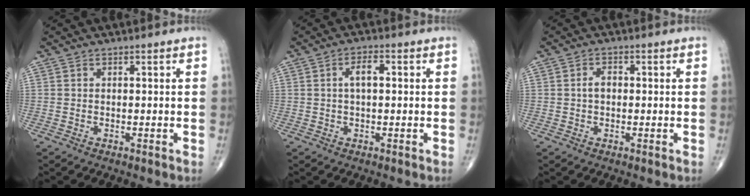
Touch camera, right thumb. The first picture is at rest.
{"total": 3.6, "force": [0.5, 1.6, 3.1], "torque": [-0.053, 0.008, 0.006]}
{"total": 2.2, "force": [0.0, 1.5, 1.6], "torque": [-0.023, 0.008, -0.003]}